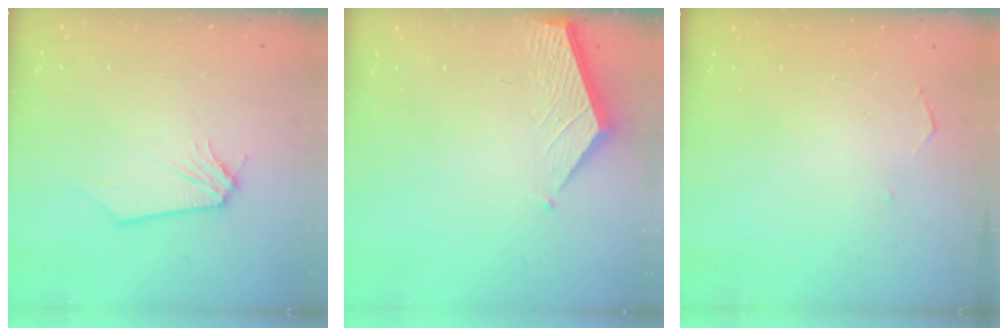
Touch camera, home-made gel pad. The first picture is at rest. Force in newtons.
{"total": 2.6, "press": 2.6, "slide": 0.3}
{"total": 2.8, "press": 2.8, "slide": 0.4}